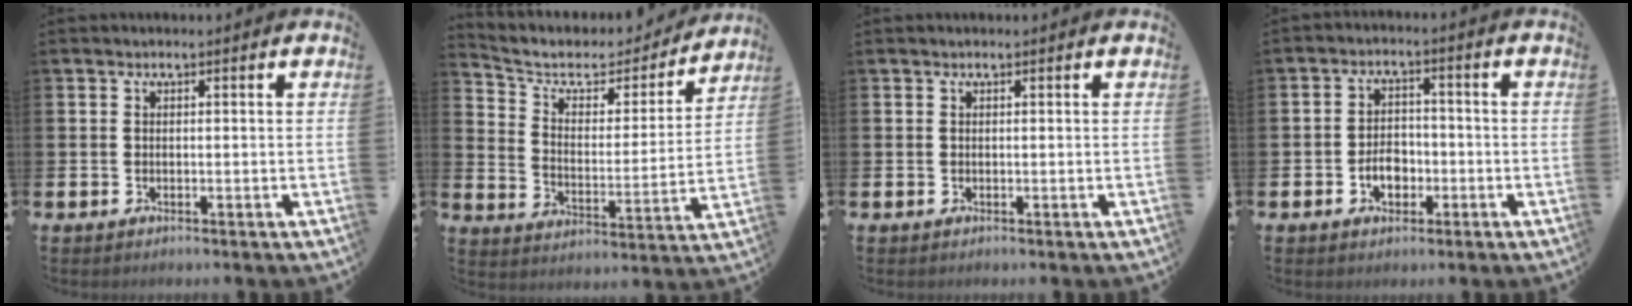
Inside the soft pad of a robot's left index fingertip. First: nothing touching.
{"total": 6.9, "force": [5.8, 3.0, 2.3], "torque": [-0.069, -0.042, 0.092]}
{"total": 0.0}
{"total": 3.9, "force": [-1.4, 2.7, 2.4], "torque": [-0.024, -0.006, -0.032]}